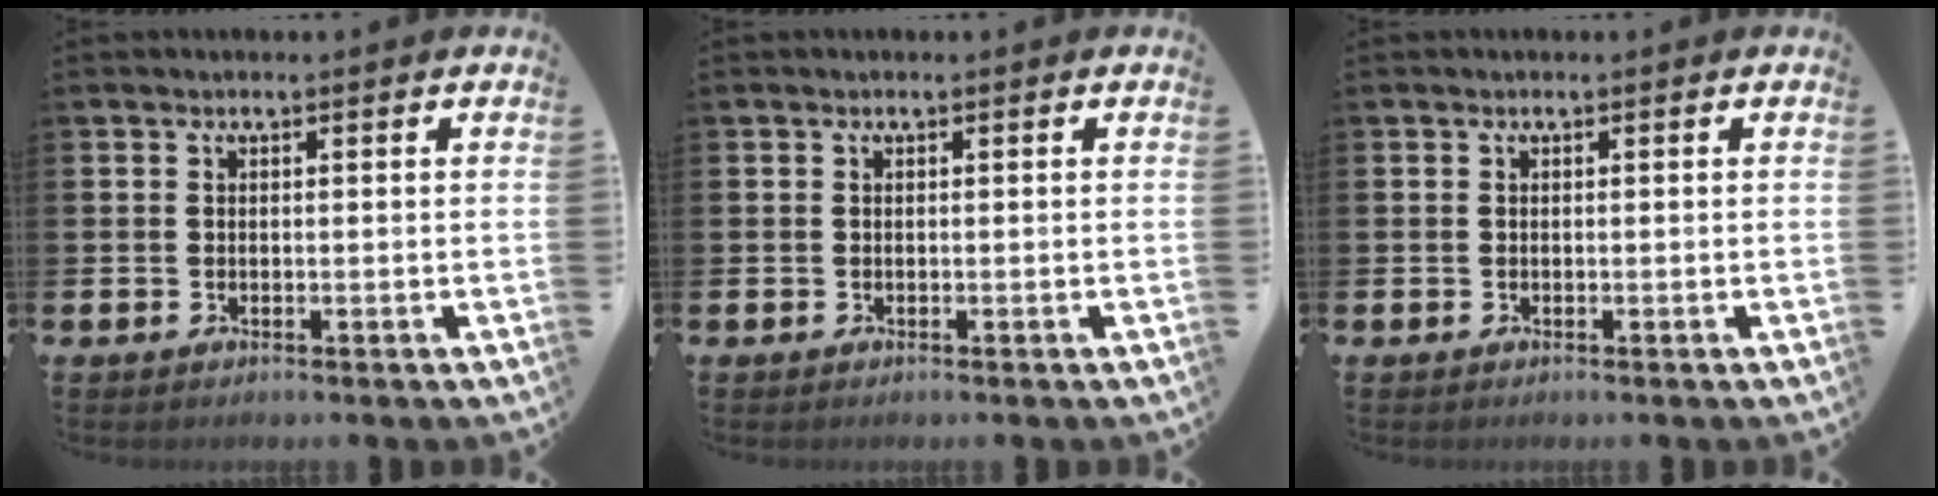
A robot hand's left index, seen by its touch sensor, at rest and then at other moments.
{"total": 0.0}
{"total": 0.0}